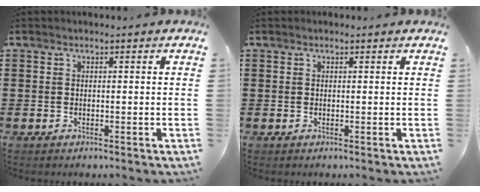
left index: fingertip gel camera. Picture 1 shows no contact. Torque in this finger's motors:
{"motor_torque": [2.14, 0.00, -0.02, 0.00]}